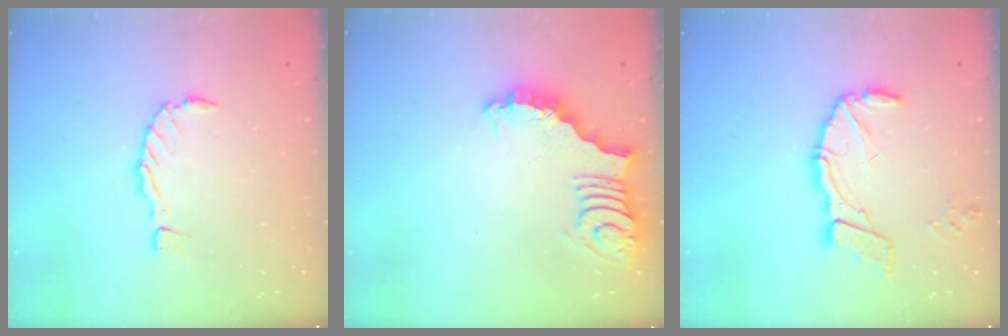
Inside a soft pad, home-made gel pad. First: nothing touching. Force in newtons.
{"total": 3.0, "press": 3.0, "slide": 0.2}
{"total": 12.1, "press": 12.0, "slide": 1.3}